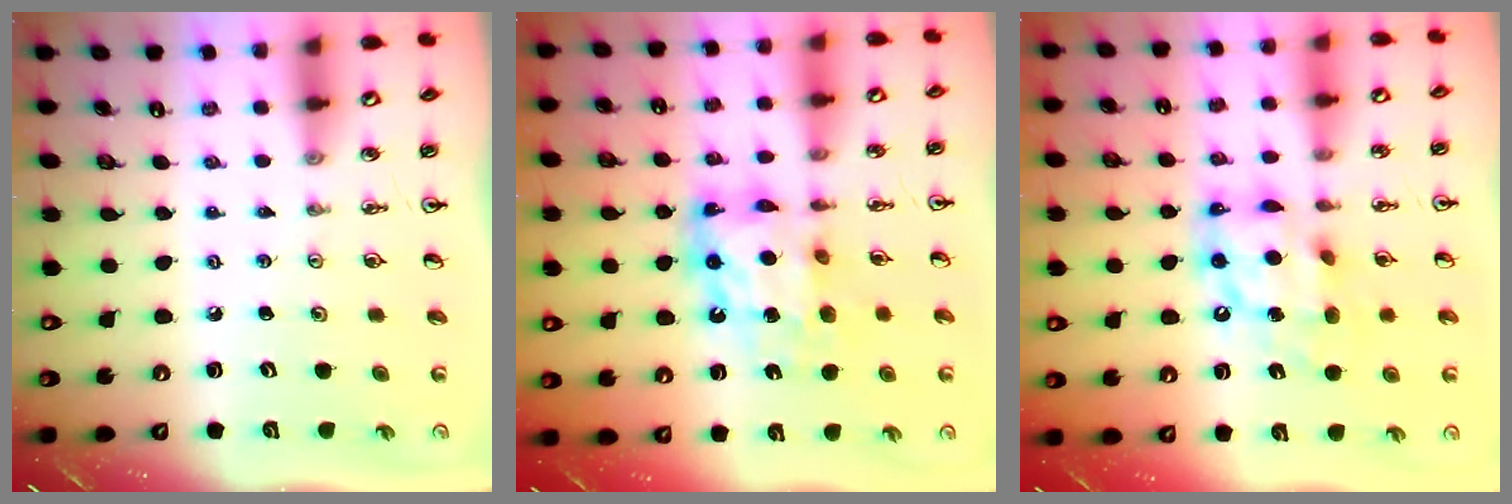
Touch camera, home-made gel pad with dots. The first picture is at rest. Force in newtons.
{"total": 12.9, "press": 12.8, "slide": 1.3}
{"total": 12.7, "press": 12.7, "slide": 1.2}